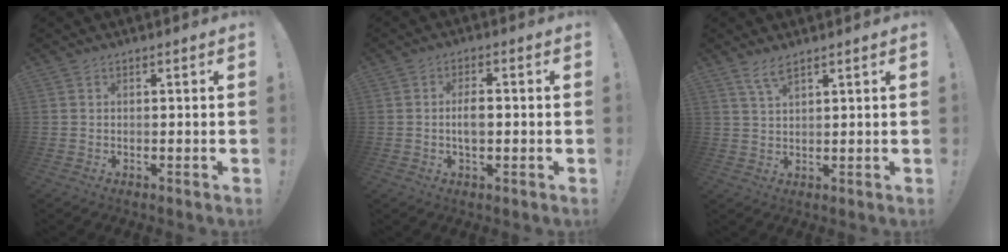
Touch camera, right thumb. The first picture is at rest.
{"total": 4.4, "force": [-0.4, 2.1, 3.8], "torque": [-0.067, 0.006, -0.012]}
{"total": 4.2, "force": [3.0, 0.9, 2.8], "torque": [-0.060, -0.010, 0.053]}